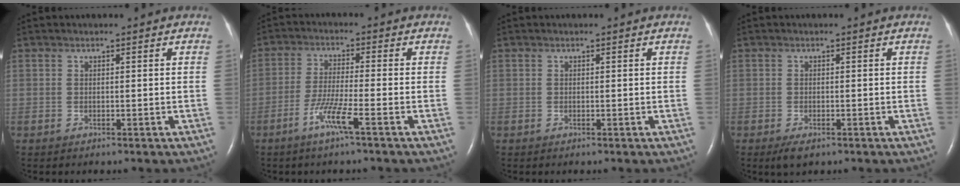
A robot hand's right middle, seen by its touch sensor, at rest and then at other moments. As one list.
[{"total": 5.4, "force": [-3.0, -0.6, 4.5], "torque": [-0.095, -0.011, -0.061]}, {"total": 0.0}, {"total": 2.1, "force": [-1.2, 0.8, 1.5], "torque": [-0.033, -0.005, -0.017]}]